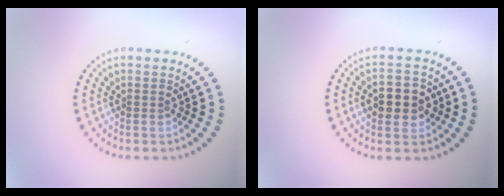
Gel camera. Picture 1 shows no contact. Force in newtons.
{"total": 4.4, "press": 4.4, "slide": 0.3}